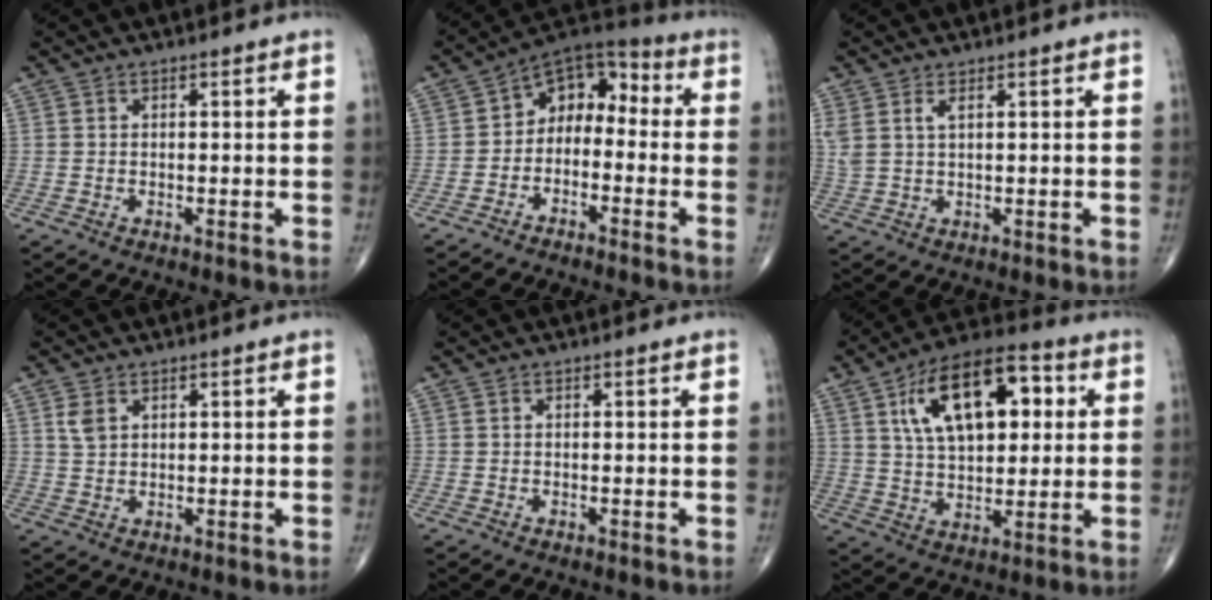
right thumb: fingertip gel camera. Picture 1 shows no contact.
{"total": 9.0, "force": [-1.7, 6.5, 6.0], "torque": [-0.055, 0.056, -0.052]}
{"total": 3.4, "force": [1.6, 1.3, 2.6], "torque": [-0.067, 0.003, 0.041]}
{"total": 2.6, "force": [1.3, 1.7, 1.6], "torque": [-0.029, -0.001, 0.031]}
{"total": 0.0}
{"total": 18.4, "force": [5.5, 9.5, 14.7], "torque": [-0.209, 0.007, 0.087]}